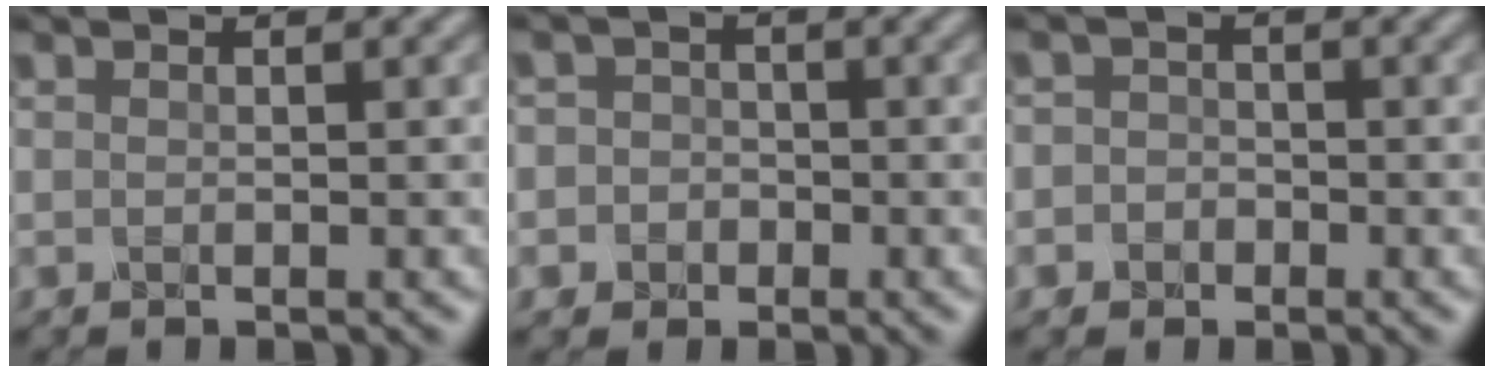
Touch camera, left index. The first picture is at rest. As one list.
[{"total": 3.8, "force": [-0.9, 3.7, 0.7], "torque": [0.018, 0.012, -0.046]}, {"total": 2.9, "force": [-0.8, 2.7, 0.6], "torque": [0.020, 0.010, -0.041]}]